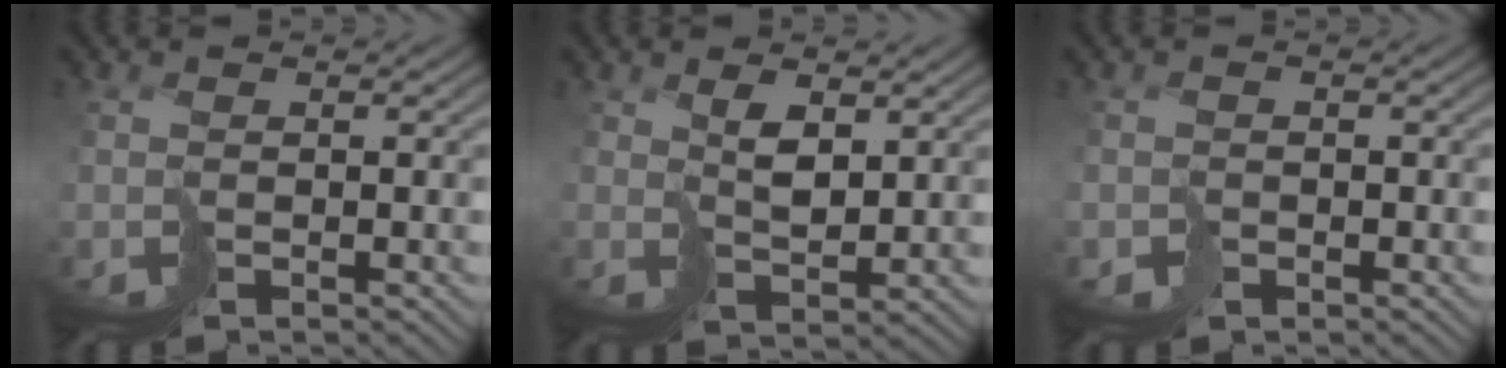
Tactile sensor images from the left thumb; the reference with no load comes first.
{"total": 3.0, "force": [2.7, 0.2, 1.2], "torque": [-0.023, 0.006, 0.059]}
{"total": 0.9, "force": [-0.5, 0.5, -0.5], "torque": [0.019, 0.000, -0.011]}